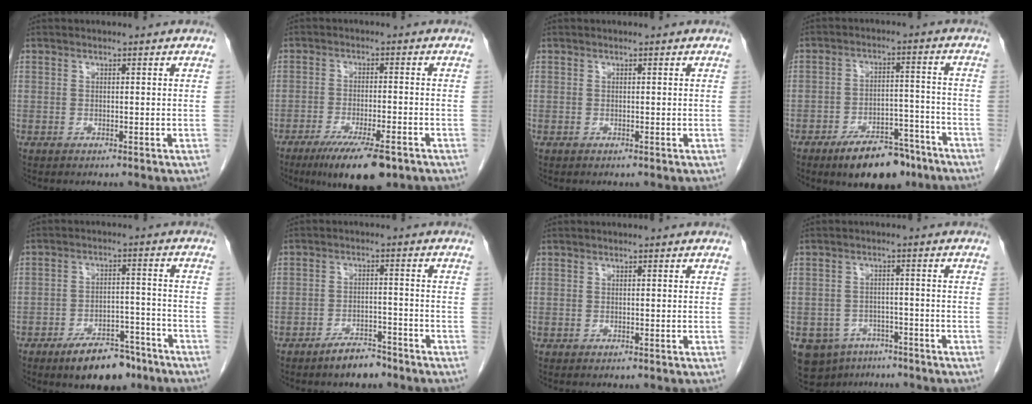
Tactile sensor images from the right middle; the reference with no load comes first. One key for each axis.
{"total": 10.6, "fx": -7.1, "fy": 2.0, "fz": 7.6, "tx": -0.123, "ty": -0.022, "tz": -0.109}
{"total": 0.0}
{"total": 10.7, "fx": -7.8, "fy": 4.4, "fz": 6.0, "tx": -0.083, "ty": 0.007, "tz": -0.119}
{"total": 9.1, "fx": -6.6, "fy": 3.8, "fz": 5.0, "tx": -0.073, "ty": 0.005, "tz": -0.101}
{"total": 4.4, "fx": -3.6, "fy": 1.5, "fz": 2.0, "tx": -0.037, "ty": 0.001, "tz": -0.056}
{"total": 0.0}
{"total": 7.8, "fx": -5.2, "fy": 5.4, "fz": 1.9, "tx": -0.035, "ty": 0.008, "tz": -0.073}